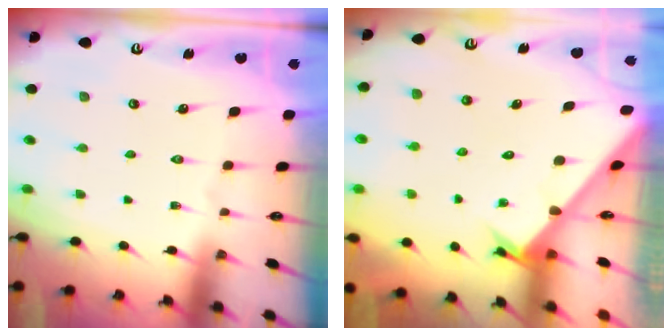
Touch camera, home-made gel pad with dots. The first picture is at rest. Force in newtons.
{"total": 2.4, "press": 2.4, "slide": 0.2}